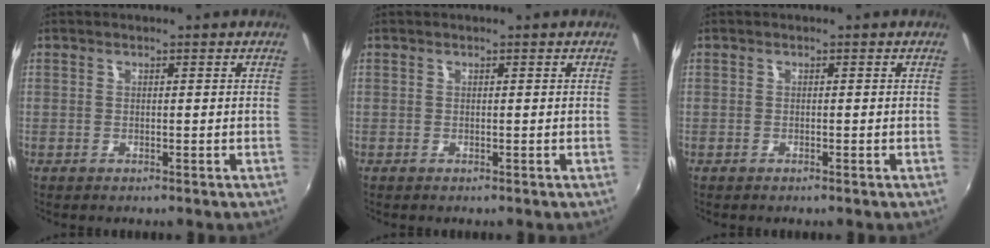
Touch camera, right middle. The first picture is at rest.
{"total": 0.0}
{"total": 0.0}